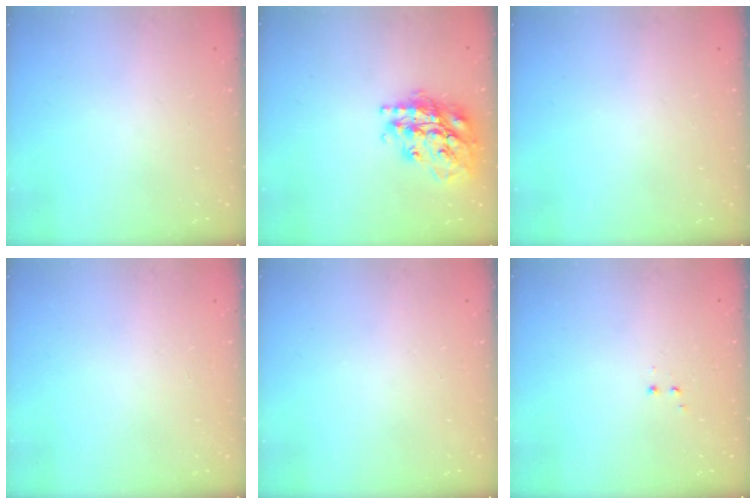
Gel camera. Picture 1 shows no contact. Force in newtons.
{"total": 20.3, "press": 20.3, "slide": 1.6}
{"total": 0.0}
{"total": 0.0}
{"total": 0.0}
{"total": 1.2, "press": 1.1, "slide": 0.5}